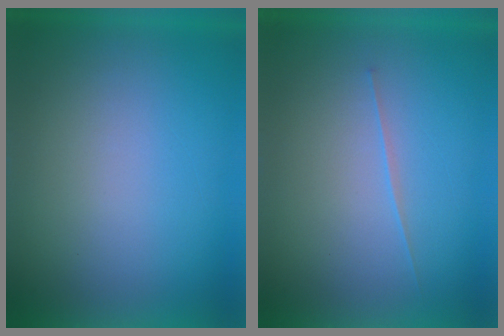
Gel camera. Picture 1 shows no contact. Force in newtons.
{"total": 1.3}